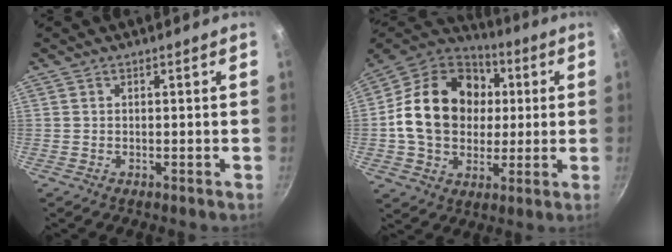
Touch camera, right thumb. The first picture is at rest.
{"total": 22.2, "force": [2.2, 17.3, 13.7], "torque": [-0.214, 0.028, 0.033]}